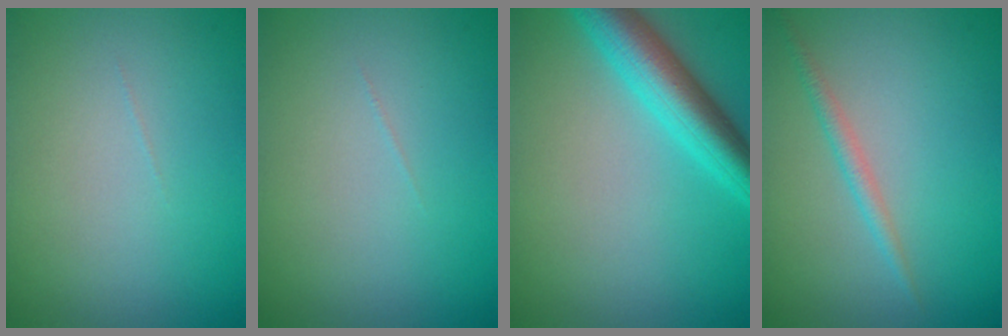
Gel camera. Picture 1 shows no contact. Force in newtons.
{"total": 0.0}
{"total": 5.8, "press": 5.8, "slide": 0.2}
{"total": 1.4, "press": 1.4, "slide": 0.1}